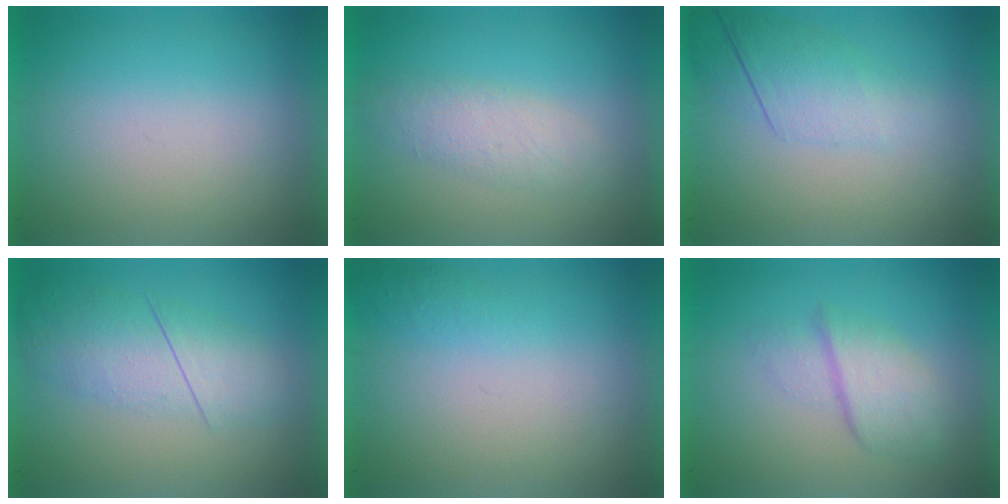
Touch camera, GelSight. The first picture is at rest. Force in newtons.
{"total": 1.8}
{"total": 2.2}
{"total": 3.0}
{"total": 1.0}
{"total": 2.7}